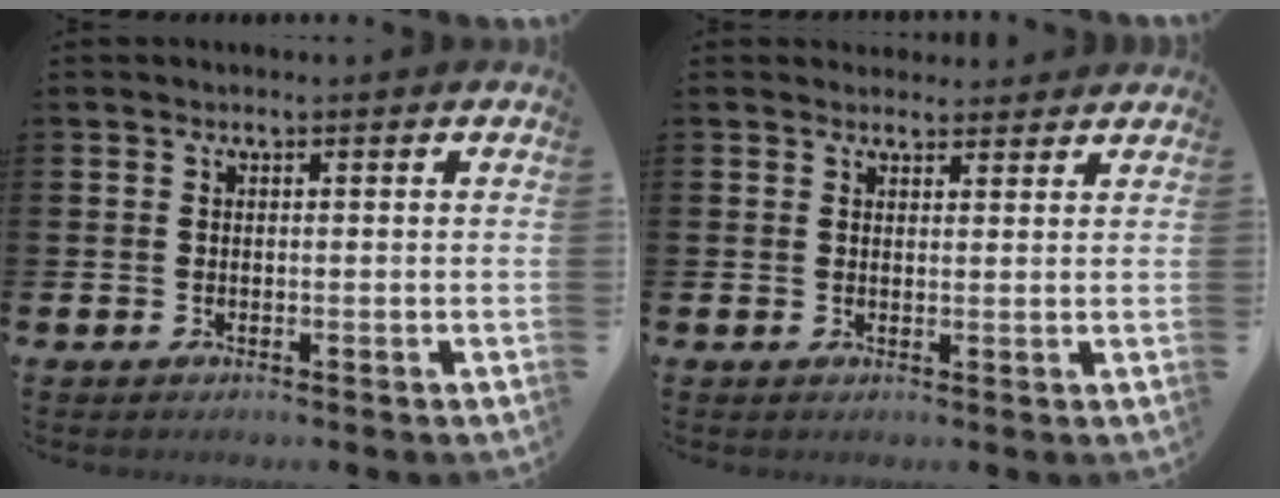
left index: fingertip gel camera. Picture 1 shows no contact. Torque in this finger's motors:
{"motor_torque": [0.52, -1.01, -0.03, -0.01]}